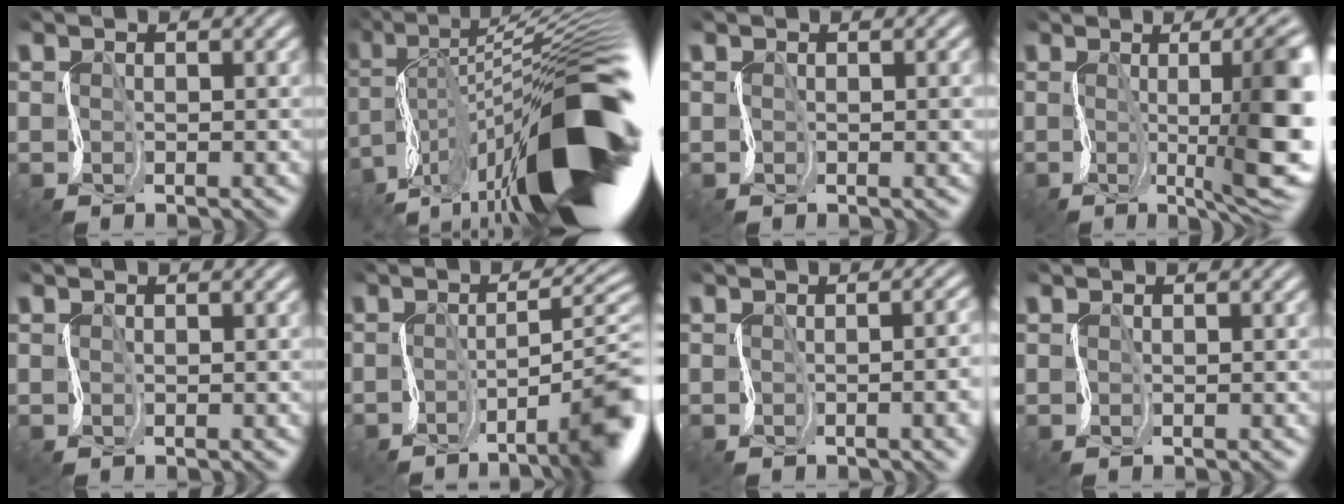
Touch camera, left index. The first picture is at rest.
{"total": 16.8, "force": [-5.5, 5.8, 14.8], "torque": [-0.219, 0.043, -0.128]}
{"total": 1.1, "force": [0.2, 0.3, 1.0], "torque": [-0.011, 0.005, 0.002]}
{"total": 12.0, "force": [0.1, 3.2, 11.6], "torque": [-0.123, 0.005, 0.005]}
{"total": 0.0}
{"total": 8.6, "force": [-2.7, 2.0, 7.9], "torque": [-0.078, 0.006, -0.042]}
{"total": 6.8, "force": [-0.6, 3.1, 6.0], "torque": [-0.030, 0.013, -0.006]}
{"total": 0.0}